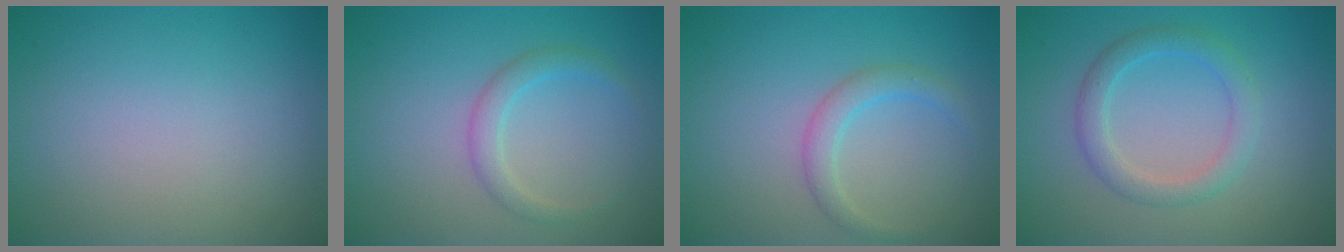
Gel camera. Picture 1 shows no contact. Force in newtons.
{"total": 1.9, "press": 1.9, "slide": 0.0}
{"total": 2.1, "press": 2.1, "slide": 0.0}
{"total": 2.7, "press": 2.7, "slide": 0.1}